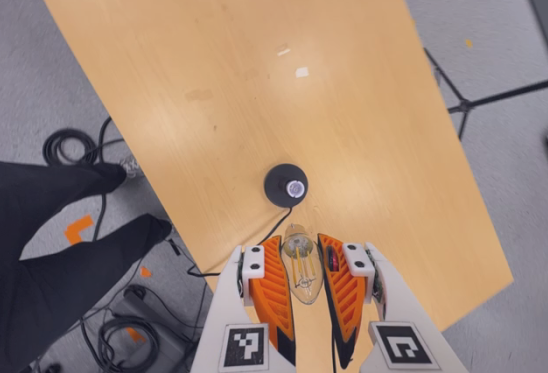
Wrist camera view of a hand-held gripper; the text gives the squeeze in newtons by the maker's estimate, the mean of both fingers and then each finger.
{"total": 23.5, "left": 25.6, "right": 21.5}